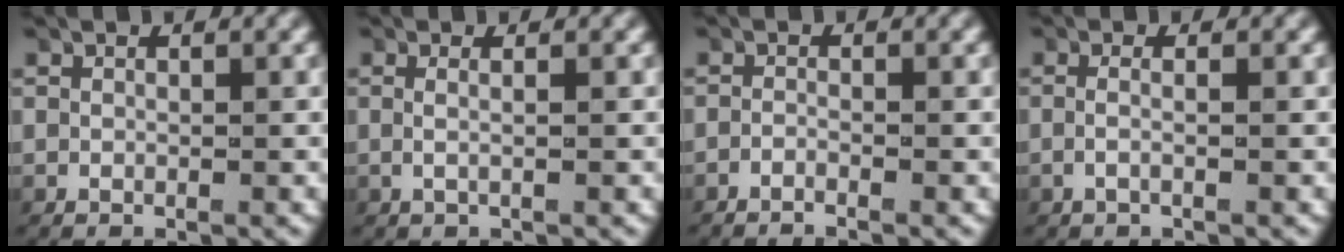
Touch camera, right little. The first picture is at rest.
{"total": 1.3, "force": [-0.2, -0.2, 1.3], "torque": [-0.036, -0.006, -0.001]}
{"total": 1.9, "force": [-1.9, 0.2, 0.4], "torque": [-0.022, -0.008, -0.031]}
{"total": 1.5, "force": [-0.8, -0.2, 1.3], "torque": [-0.041, -0.009, -0.009]}